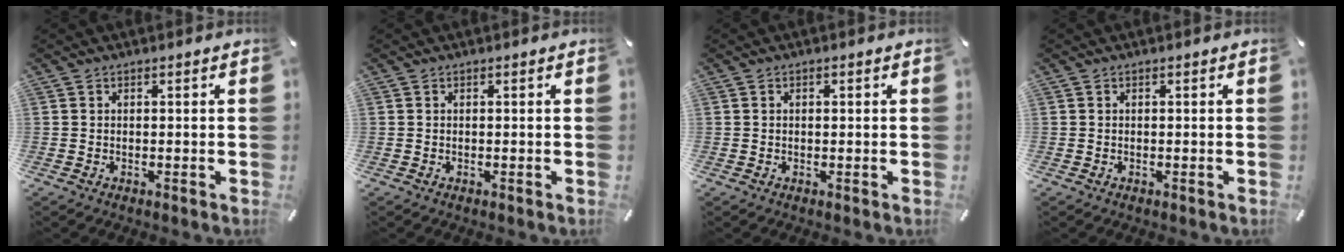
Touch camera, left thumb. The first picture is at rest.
{"total": 0.0}
{"total": 0.7, "force": [0.0, 0.5, 0.6], "torque": [-0.011, 0.002, -0.002]}
{"total": 0.0}